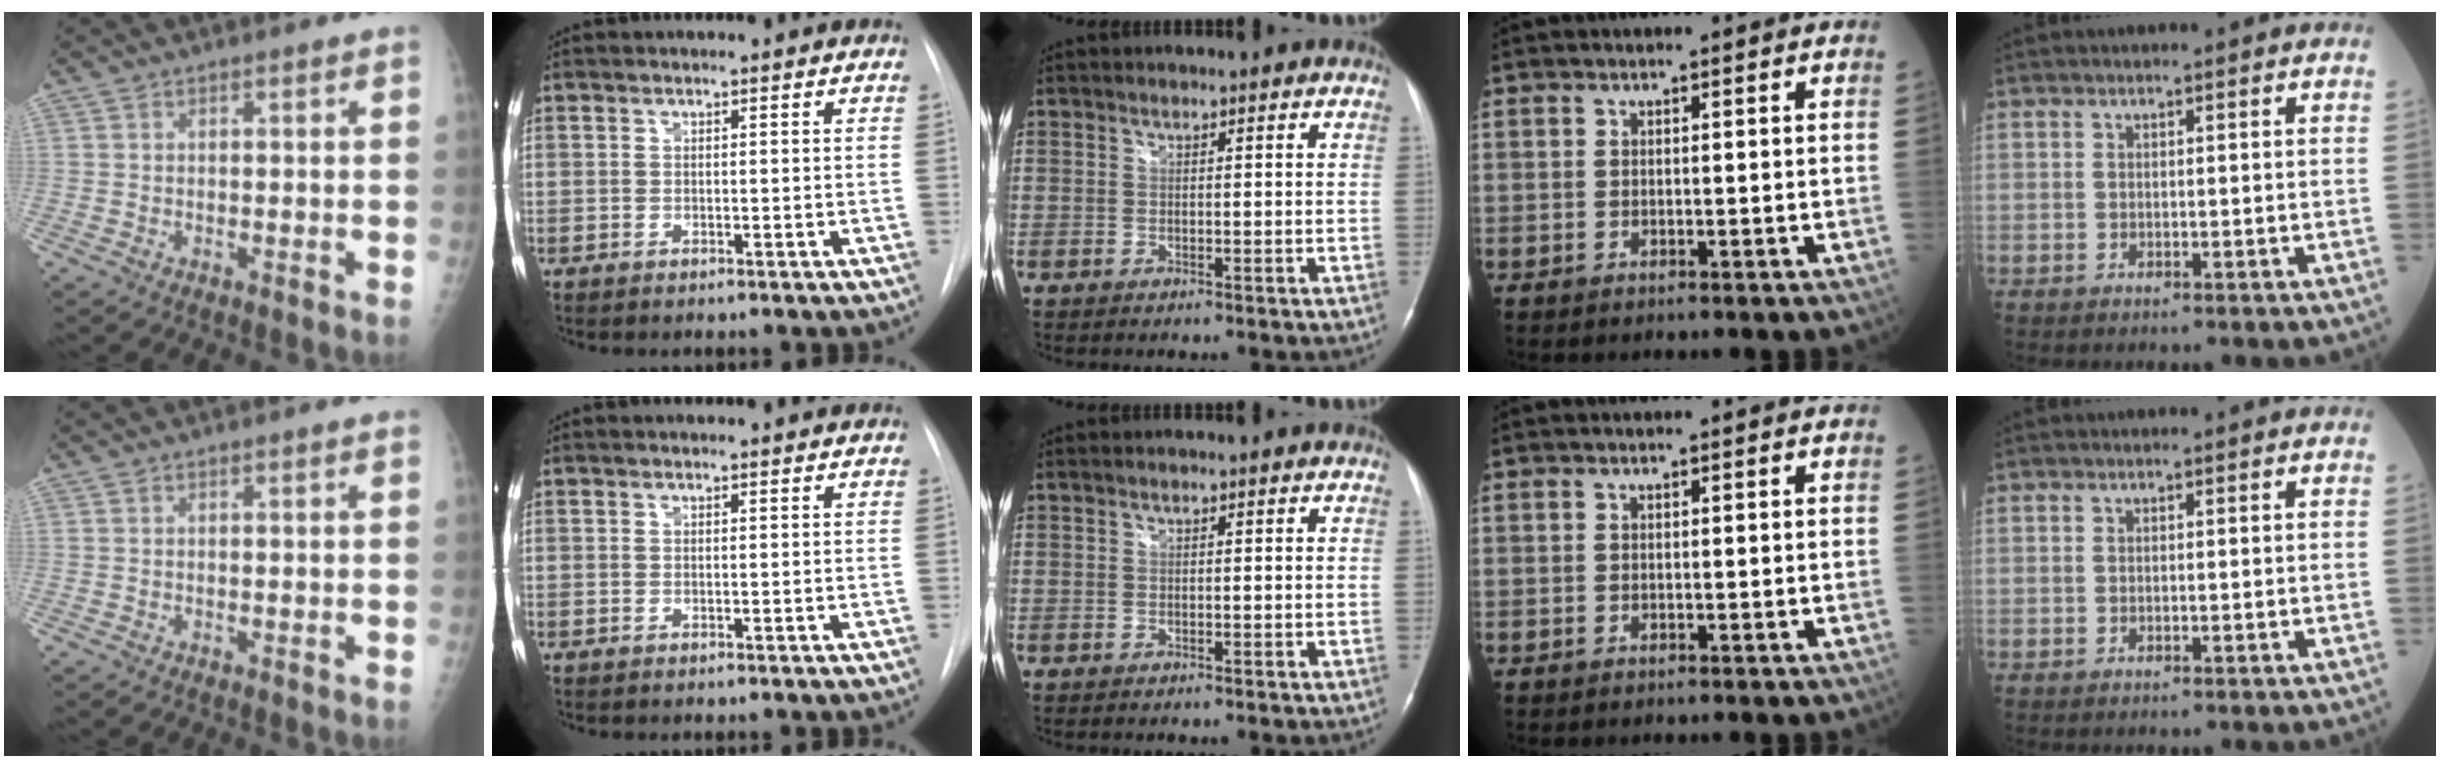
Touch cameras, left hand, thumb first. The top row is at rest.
{"thumb": {"total": 0.7, "force": [0.5, -0.1, 0.5], "torque": [-0.014, -0.001, 0.010]}, "index": {"total": 0.8, "force": [0.8, 0.0, 0.0], "torque": [-0.008, -0.001, 0.008]}}